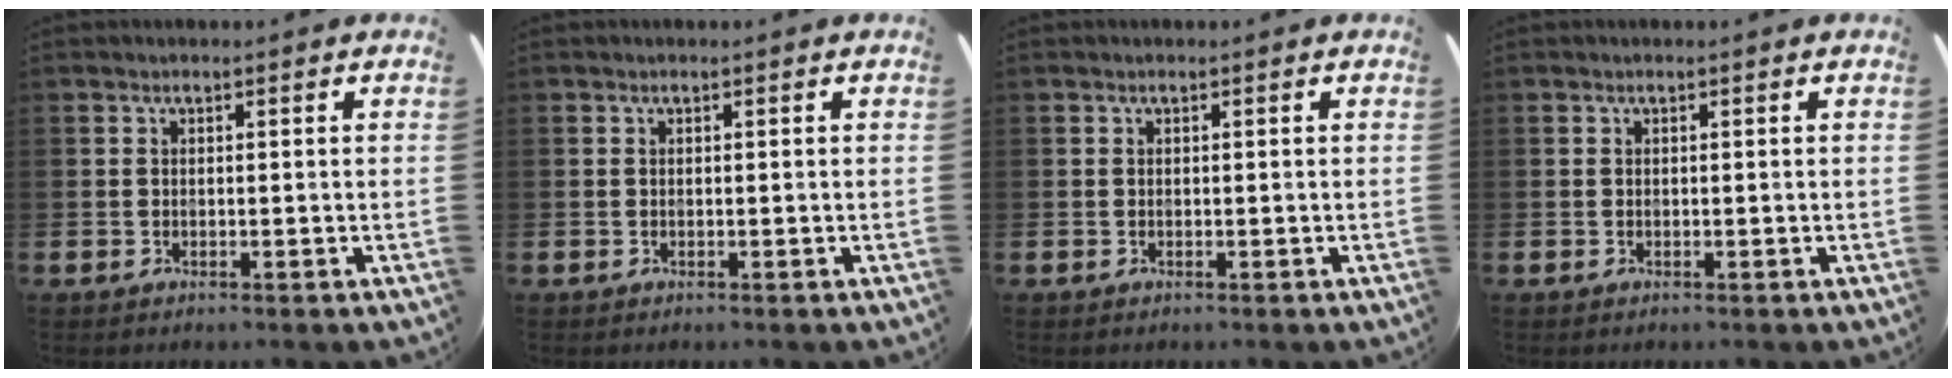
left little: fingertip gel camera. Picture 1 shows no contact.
{"total": 0.0}
{"total": 0.0}
{"total": 0.0}